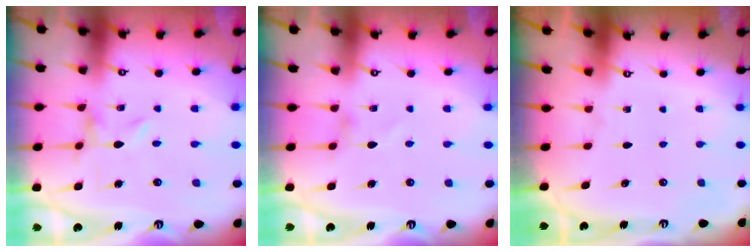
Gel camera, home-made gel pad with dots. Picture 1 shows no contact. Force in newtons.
{"total": 1.0, "press": 0.9, "slide": 0.3}
{"total": 0.0}